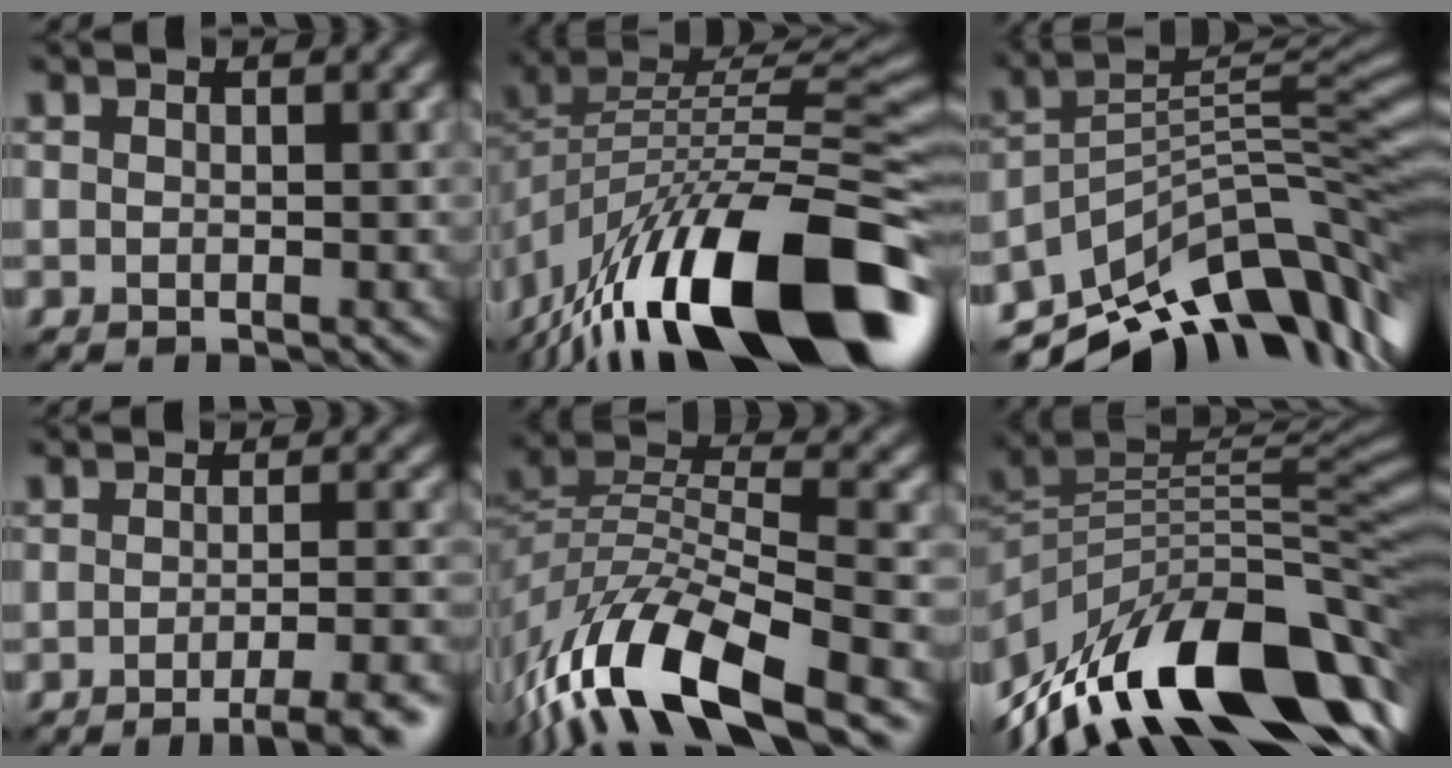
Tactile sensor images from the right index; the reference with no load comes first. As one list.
[{"total": 16.7, "force": [-9.1, 6.4, 12.4], "torque": [-0.221, 0.014, -0.159]}, {"total": 11.8, "force": [-6.8, 4.6, 8.5], "torque": [-0.144, 0.020, -0.111]}, {"total": 5.6, "force": [-3.3, 1.3, 4.4], "torque": [-0.050, 0.006, -0.043]}, {"total": 11.4, "force": [-6.8, 3.8, 8.4], "torque": [-0.156, 0.005, -0.139]}, {"total": 14.4, "force": [-6.7, 5.8, 11.4], "torque": [-0.198, 0.021, -0.119]}]